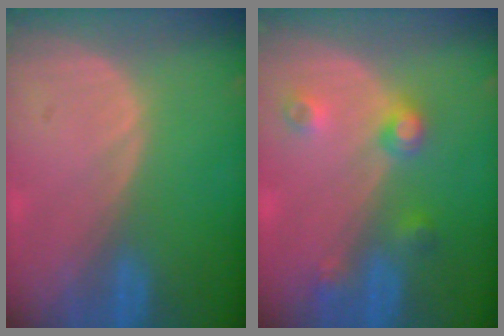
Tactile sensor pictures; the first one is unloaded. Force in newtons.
{"total": 4.5, "press": 4.0, "slide": 2.1}